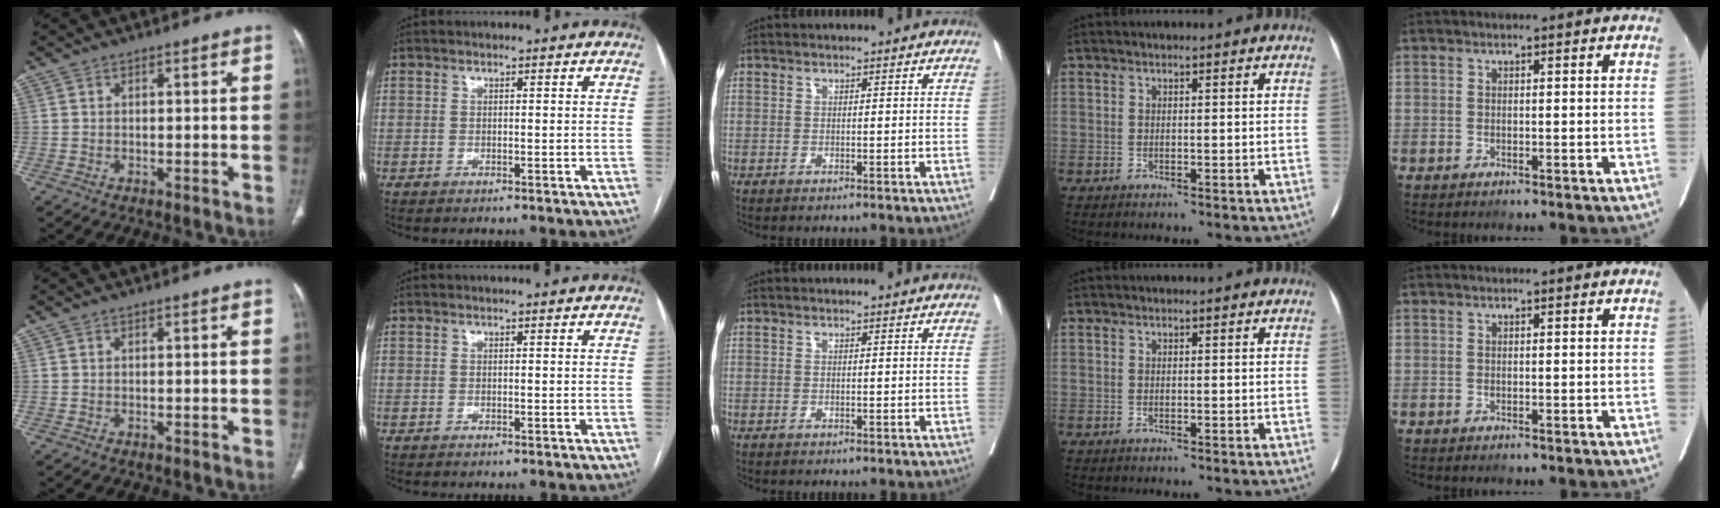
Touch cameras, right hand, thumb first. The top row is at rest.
{}